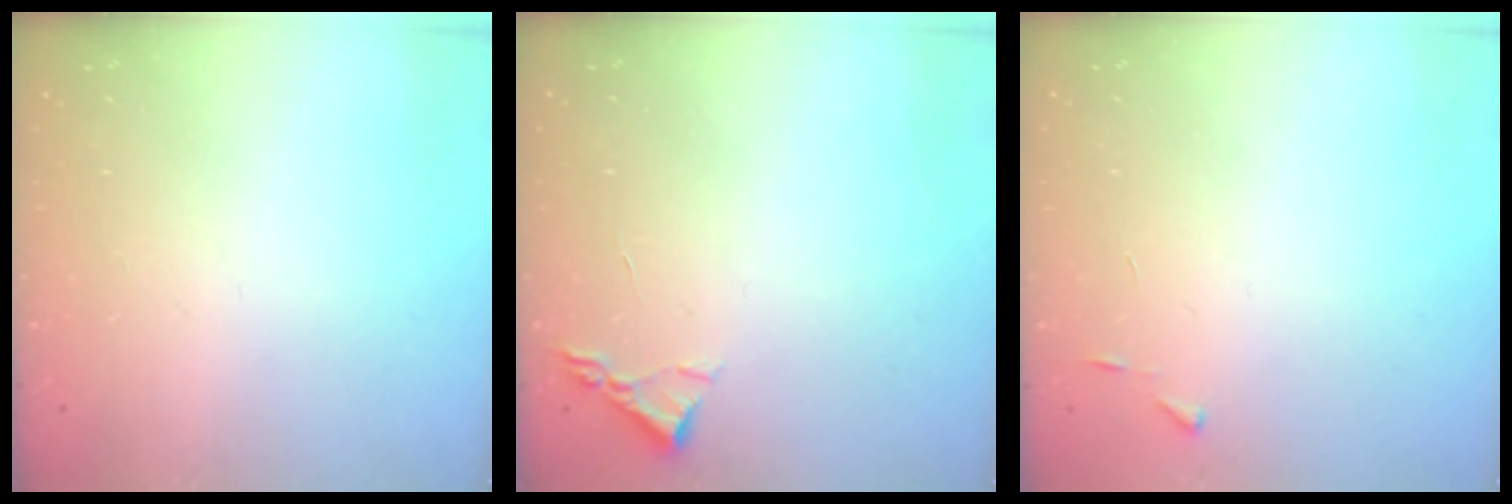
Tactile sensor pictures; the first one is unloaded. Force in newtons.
{"total": 2.2, "press": 2.2, "slide": 0.3}
{"total": 2.7, "press": 2.7, "slide": 0.3}